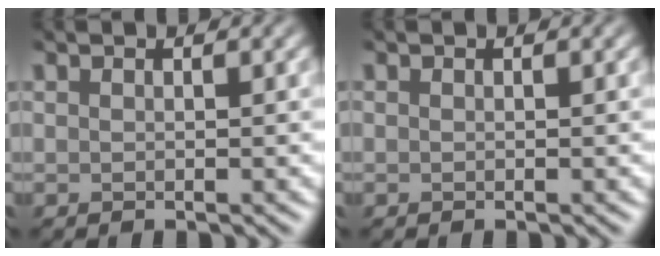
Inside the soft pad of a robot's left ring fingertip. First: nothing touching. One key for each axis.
{"total": 0.0}